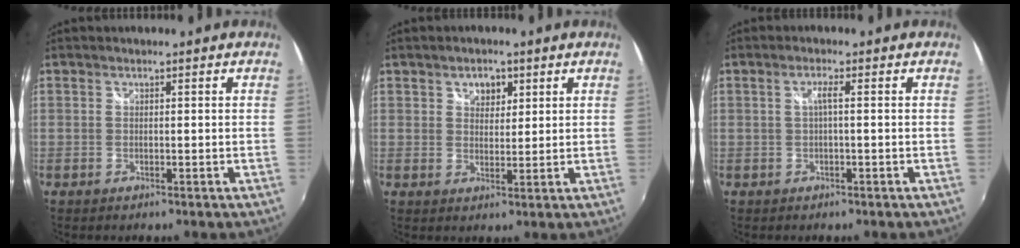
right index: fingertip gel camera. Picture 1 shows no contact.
{"total": 3.6, "force": [1.8, 2.6, 1.7], "torque": [-0.018, 0.008, 0.030]}
{"total": 1.6, "force": [-0.1, -0.1, 1.6], "torque": [-0.028, 0.003, -0.004]}